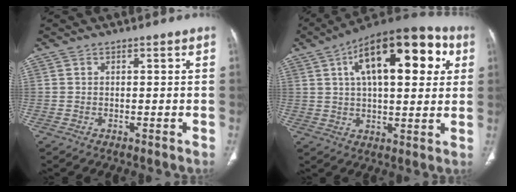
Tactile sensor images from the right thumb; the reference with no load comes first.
{"total": 22.8, "force": [7.5, 10.1, 19.0], "torque": [-0.266, 0.015, 0.108]}